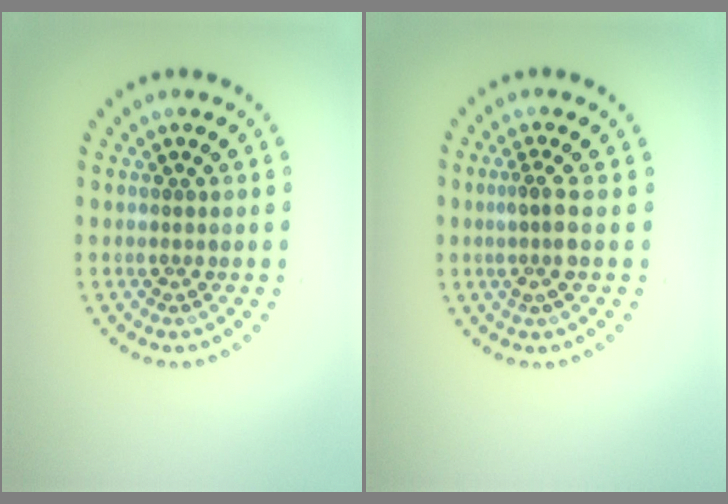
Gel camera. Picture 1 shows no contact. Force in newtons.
{"total": 1.9, "press": 1.4, "slide": 1.2}